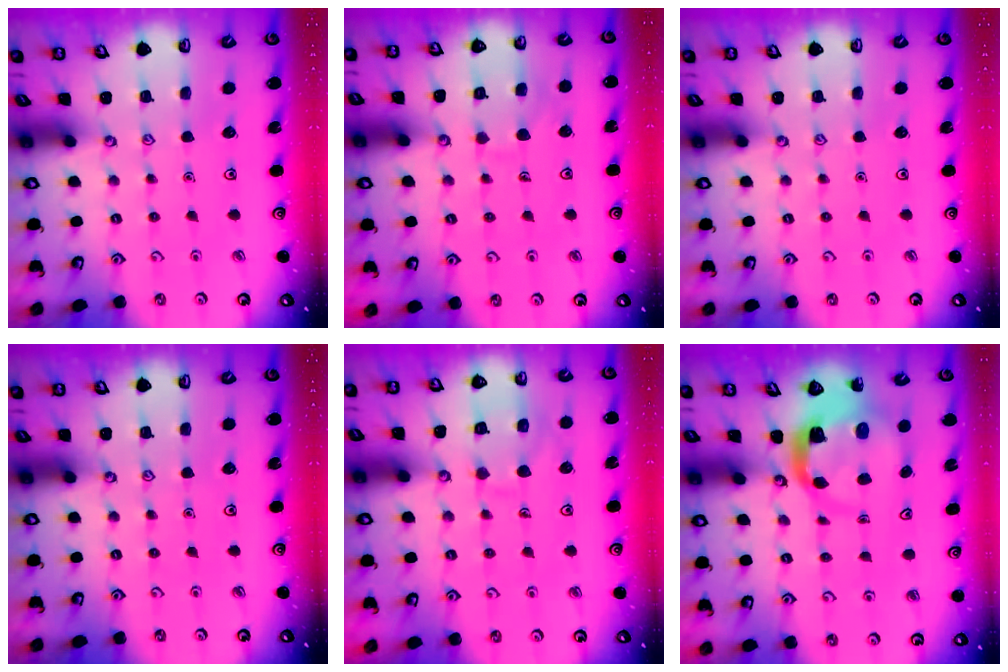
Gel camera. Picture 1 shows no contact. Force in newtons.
{"total": 6.9, "press": 6.9, "slide": 0.6}
{"total": 0.0}
{"total": 0.0}
{"total": 9.1, "press": 9.0, "slide": 0.9}
{"total": 5.6, "press": 5.5, "slide": 0.9}